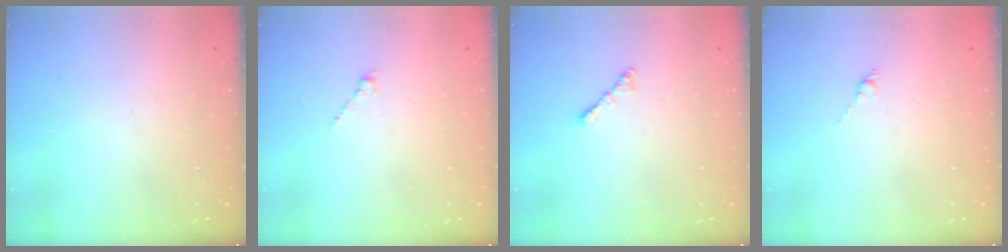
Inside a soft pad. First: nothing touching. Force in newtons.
{"total": 0.0}
{"total": 2.1, "press": 2.0, "slide": 0.6}
{"total": 0.0}